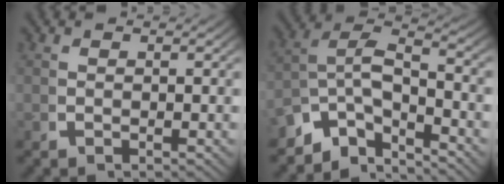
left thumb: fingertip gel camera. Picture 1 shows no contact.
{"total": 9.2, "force": [-2.5, 6.7, 5.8], "torque": [-0.127, -0.040, -0.039]}